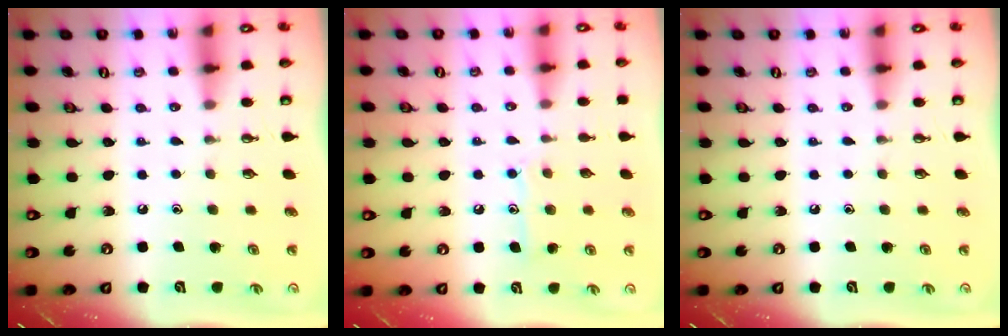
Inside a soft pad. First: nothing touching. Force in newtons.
{"total": 8.5, "press": 8.5, "slide": 0.5}
{"total": 0.0}